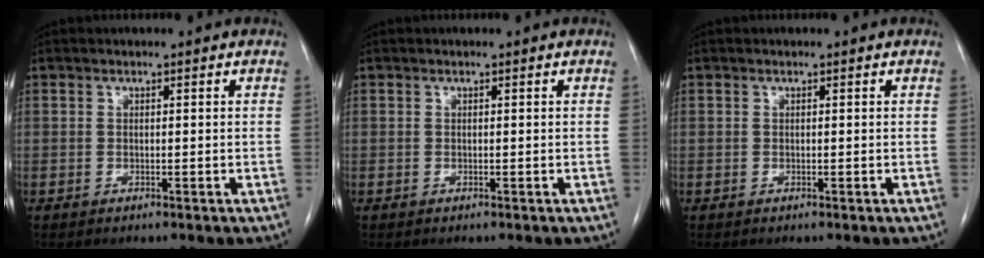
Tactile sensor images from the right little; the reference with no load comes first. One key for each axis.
{"total": 0.0}
{"total": 0.0}